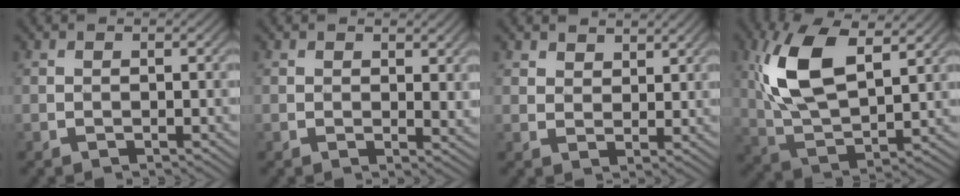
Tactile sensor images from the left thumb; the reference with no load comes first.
{"total": 3.2, "force": [1.8, 2.0, 1.7], "torque": [-0.041, -0.004, 0.033]}
{"total": 3.8, "force": [2.7, 2.2, 1.3], "torque": [-0.038, -0.010, 0.050]}
{"total": 13.0, "force": [4.6, 6.9, 10.1], "torque": [-0.230, 0.010, 0.088]}